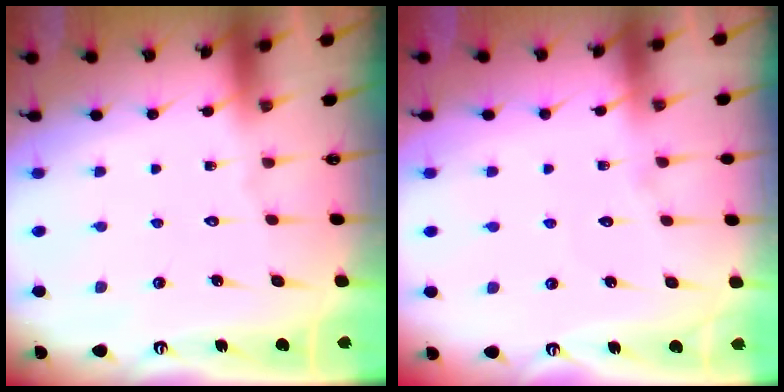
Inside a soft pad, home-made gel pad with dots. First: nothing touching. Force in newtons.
{"total": 3.5, "press": 3.5, "slide": 0.4}